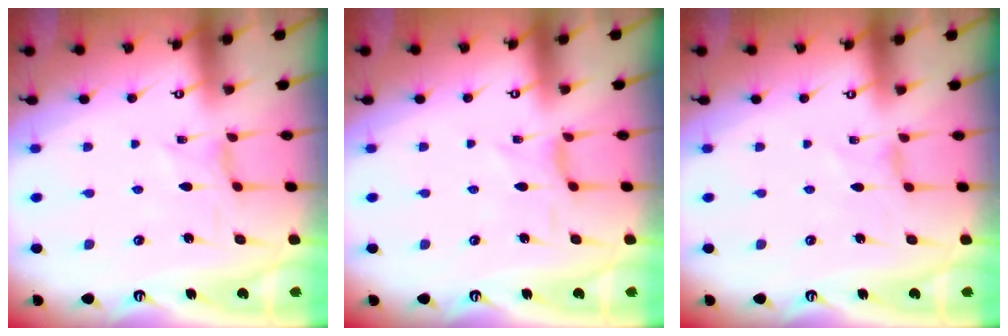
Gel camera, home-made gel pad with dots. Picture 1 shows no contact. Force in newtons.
{"total": 1.8, "press": 1.7, "slide": 0.4}
{"total": 0.0}